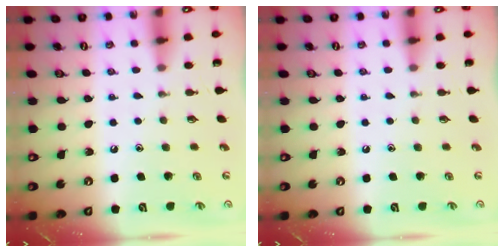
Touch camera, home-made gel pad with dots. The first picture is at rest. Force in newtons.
{"total": 0.0}